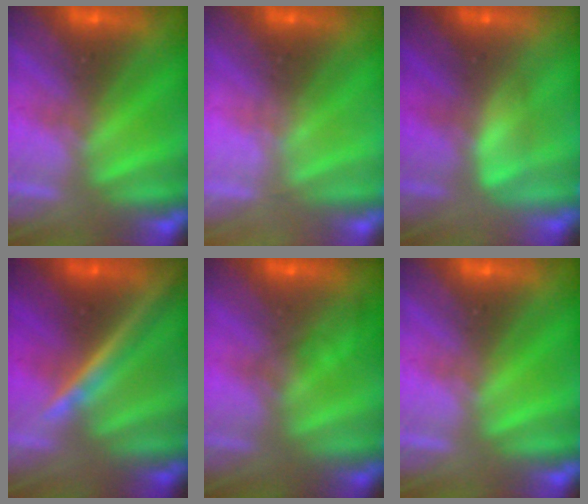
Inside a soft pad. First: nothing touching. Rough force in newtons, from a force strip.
{"total": 2.1}
{"total": 2.6}
{"total": 4.6}
{"total": 1.1}
{"total": 0.0}